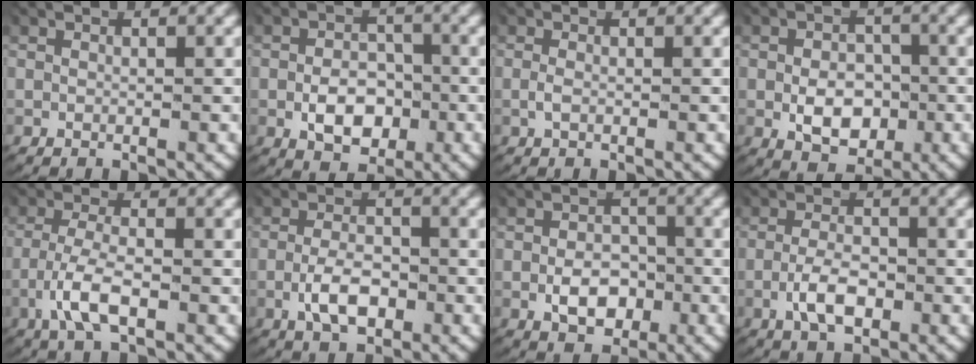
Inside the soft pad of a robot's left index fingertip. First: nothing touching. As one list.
[{"total": 4.7, "force": [-1.4, 3.4, 2.9], "torque": [-0.046, -0.016, -0.017]}, {"total": 0.7, "force": [-0.3, 0.2, 0.6], "torque": [-0.024, -0.008, 0.000]}, {"total": 4.7, "force": [-1.1, 3.4, 3.1], "torque": [-0.050, -0.023, -0.008]}, {"total": 4.3, "force": [-1.7, 1.6, 3.6], "torque": [-0.086, -0.016, -0.024]}, {"total": 3.8, "force": [-1.5, 2.0, 2.9], "torque": [-0.054, -0.011, -0.022]}, {"total": 4.1, "force": [-1.3, 2.9, 2.5], "torque": [-0.038, -0.014, -0.016]}, {"total": 3.5, "force": [-1.5, 1.7, 2.7], "torque": [-0.054, -0.011, -0.022]}]